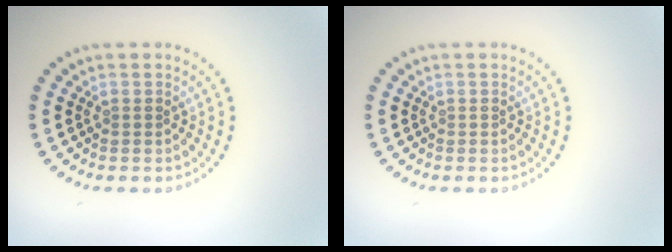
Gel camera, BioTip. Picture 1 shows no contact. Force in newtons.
{"total": 0.0}